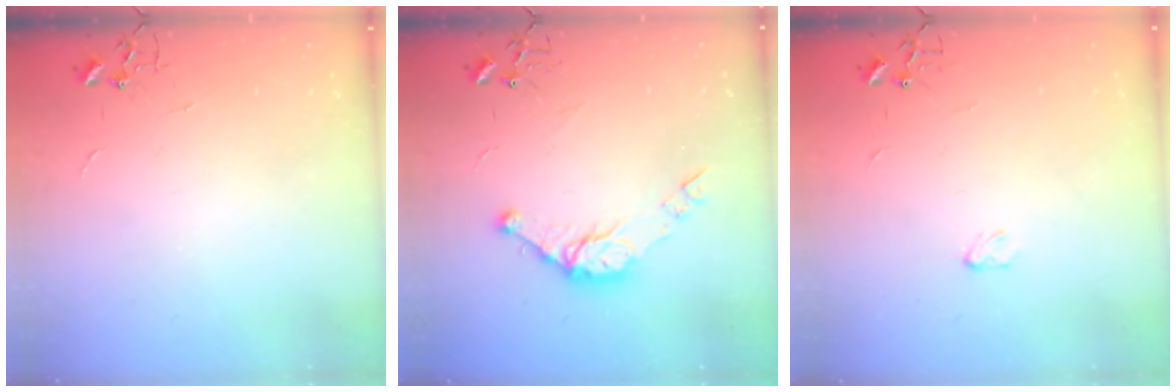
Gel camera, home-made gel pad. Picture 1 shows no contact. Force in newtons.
{"total": 11.1, "press": 11.0, "slide": 1.0}
{"total": 2.9, "press": 2.9, "slide": 0.4}